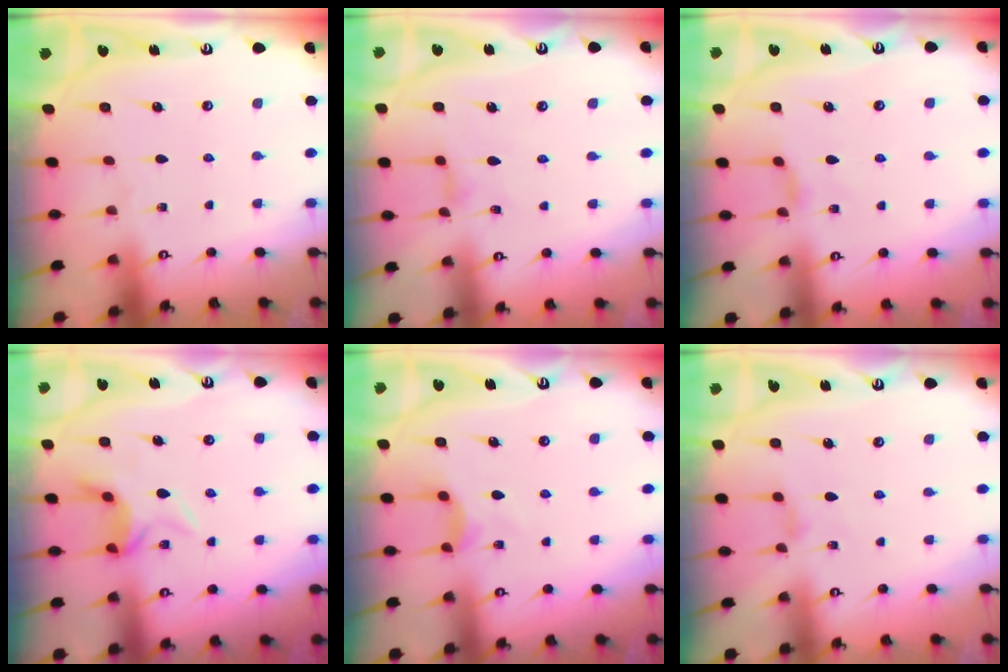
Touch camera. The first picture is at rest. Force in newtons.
{"total": 2.1, "press": 2.0, "slide": 0.4}
{"total": 2.8, "press": 2.8, "slide": 0.6}
{"total": 5.2, "press": 5.1, "slide": 1.1}
{"total": 5.2, "press": 5.1, "slide": 1.0}
{"total": 2.1, "press": 2.1, "slide": 0.4}